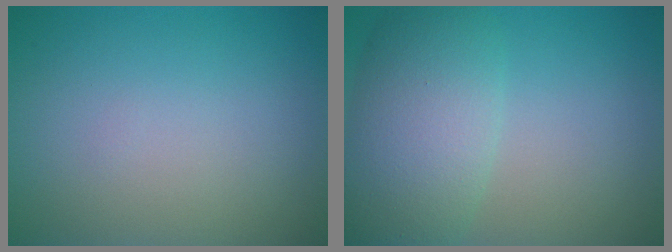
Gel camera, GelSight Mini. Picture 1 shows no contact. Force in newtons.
{"total": 6.9, "press": 6.9, "slide": 0.3}